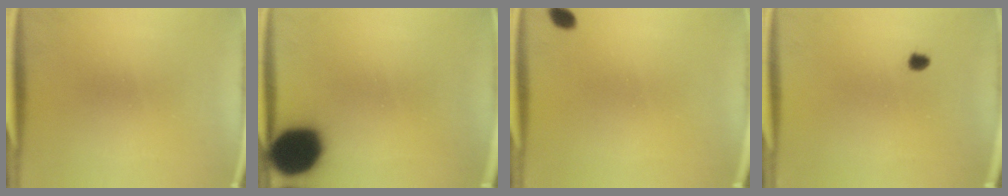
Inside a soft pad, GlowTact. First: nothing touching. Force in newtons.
{"total": 17.6}
{"total": 1.8}
{"total": 1.3}